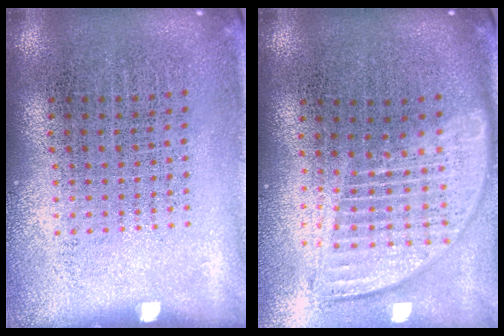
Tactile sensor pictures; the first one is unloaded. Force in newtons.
{"total": 1.8, "press": 1.5, "slide": 0.9}